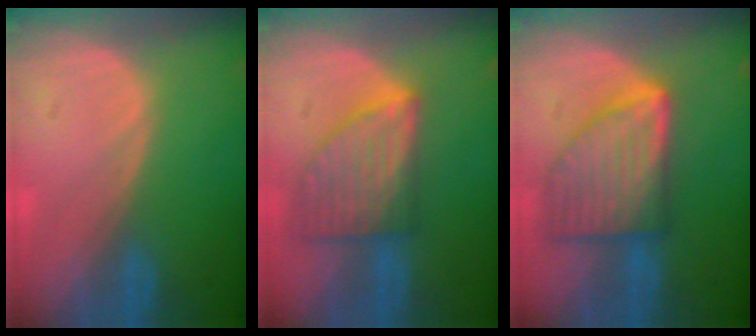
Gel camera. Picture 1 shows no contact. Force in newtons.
{"total": 7.8, "press": 7.1, "slide": 3.3}
{"total": 9.0, "press": 9.0, "slide": 0.6}